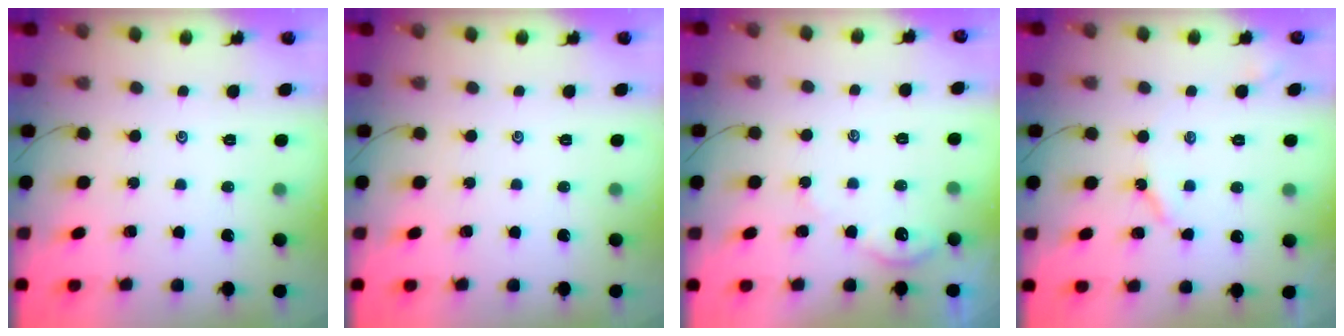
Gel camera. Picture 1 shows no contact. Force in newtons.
{"total": 0.0}
{"total": 2.4, "press": 2.4, "slide": 0.3}
{"total": 3.6, "press": 3.5, "slide": 0.7}